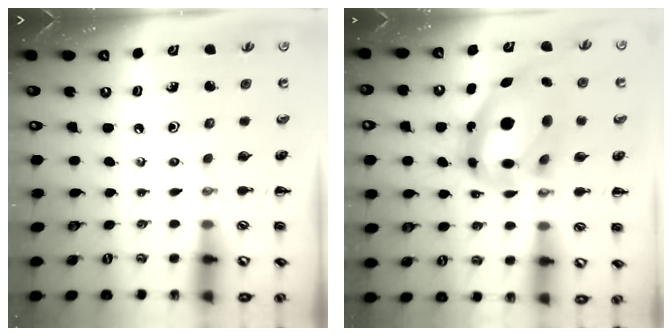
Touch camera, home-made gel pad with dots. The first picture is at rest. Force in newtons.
{"total": 16.5, "press": 16.0, "slide": 4.0}